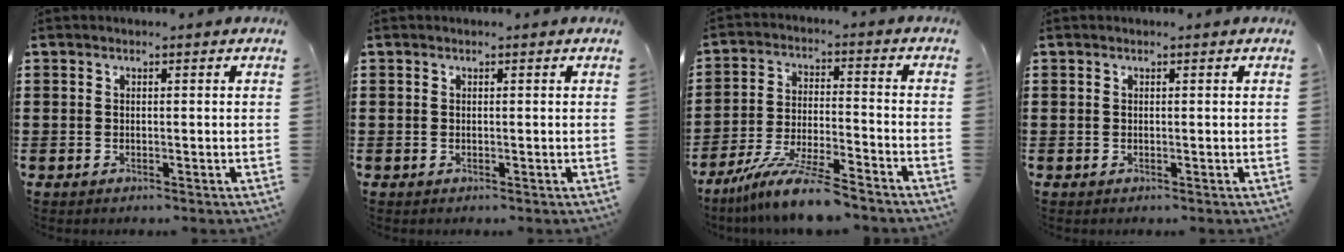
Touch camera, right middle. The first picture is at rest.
{"total": 0.0}
{"total": 10.0, "force": [-8.7, 0.1, 5.0], "torque": [-0.098, 0.003, -0.168]}
{"total": 0.0}